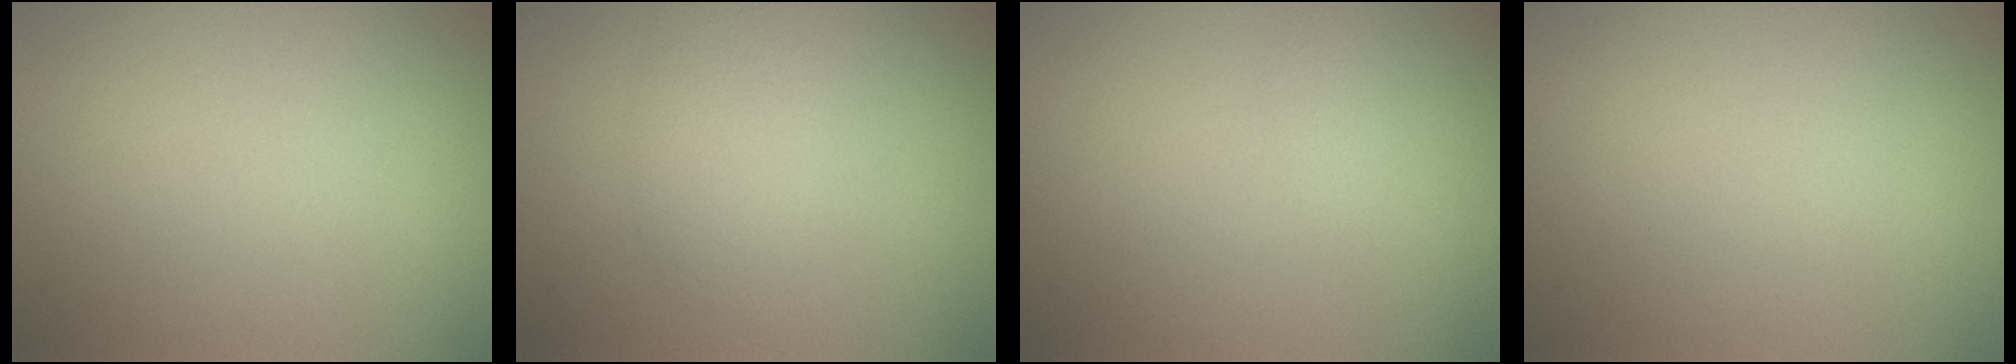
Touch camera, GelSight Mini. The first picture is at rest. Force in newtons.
{"total": 2.4, "press": 2.4, "slide": 0.0}
{"total": 0.6, "press": 0.6, "slide": 0.0}
{"total": 0.0}